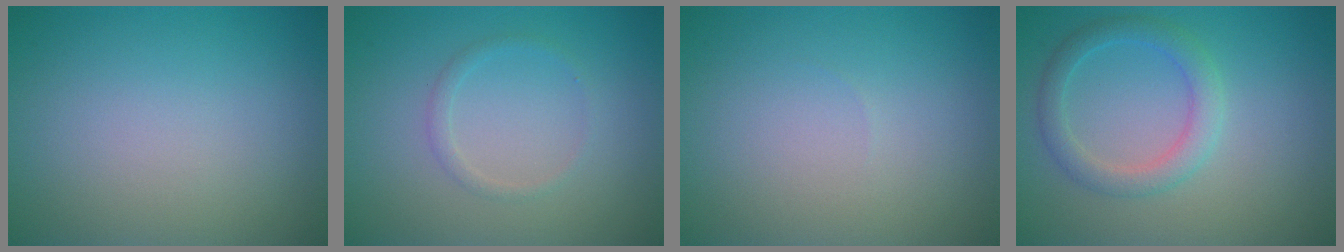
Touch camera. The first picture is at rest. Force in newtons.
{"total": 1.0, "press": 1.0, "slide": 0.1}
{"total": 0.0}
{"total": 2.8, "press": 2.8, "slide": 0.1}